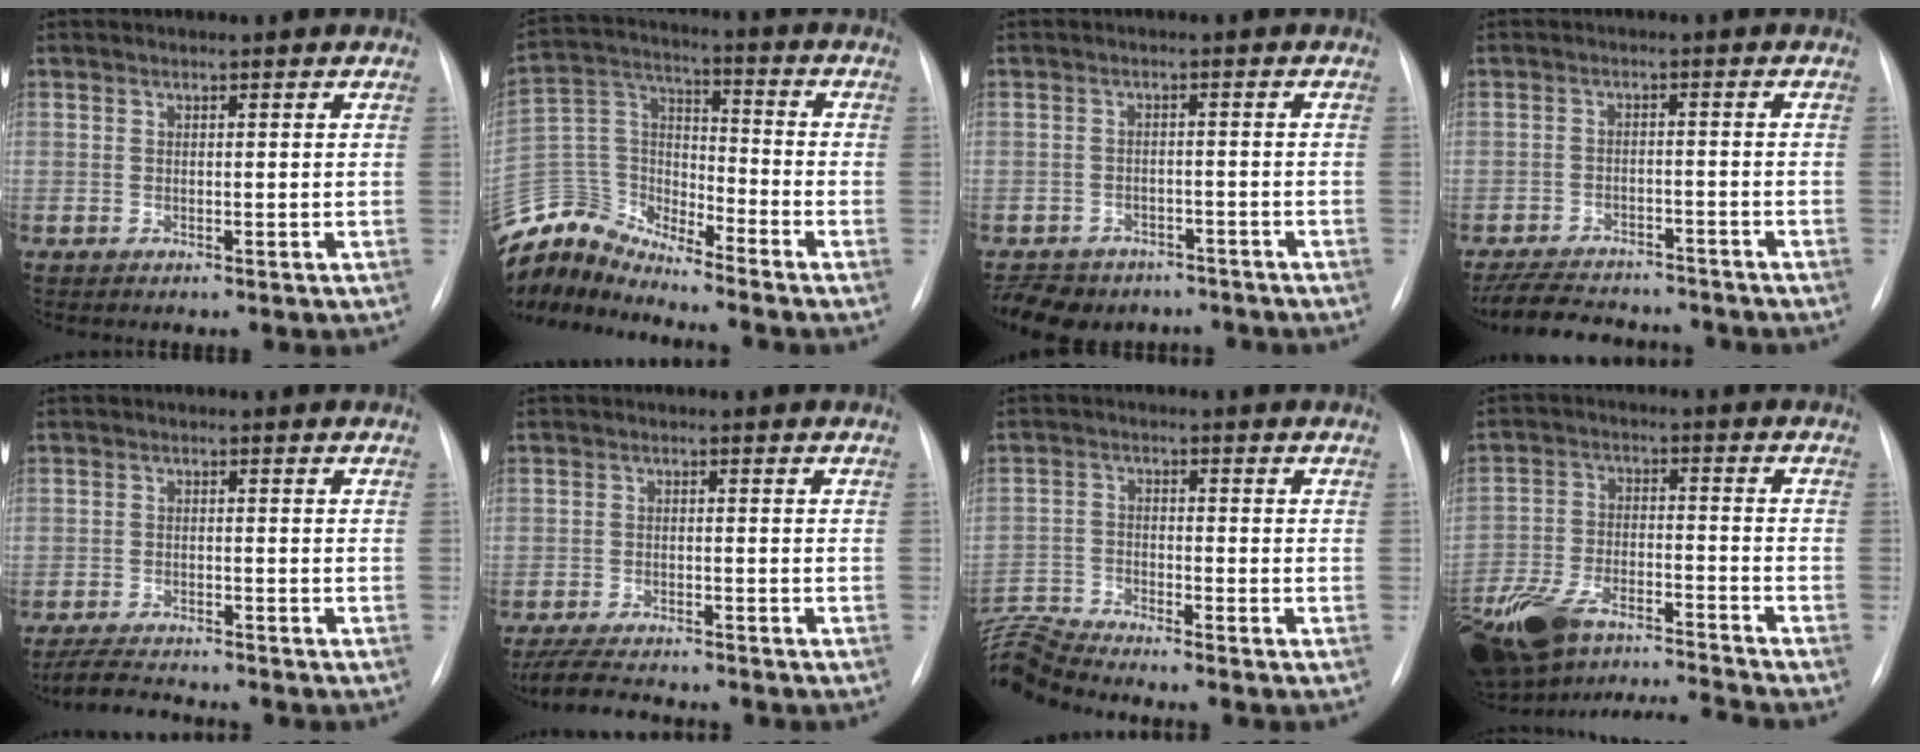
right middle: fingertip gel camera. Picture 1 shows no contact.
{"total": 12.2, "force": [-12.1, 1.3, 0.8], "torque": [-0.026, 0.057, -0.240]}
{"total": 11.6, "force": [-9.3, 6.2, 3.1], "torque": [-0.069, 0.006, -0.118]}
{"total": 13.4, "force": [-12.0, 3.8, 4.7], "torque": [-0.096, 0.000, -0.170]}
{"total": 5.9, "force": [-5.6, 0.2, 1.8], "torque": [-0.034, -0.022, -0.095]}
{"total": 8.5, "force": [-7.7, 1.2, 3.4], "torque": [-0.059, -0.018, -0.122]}
{"total": 8.4, "force": [-8.2, -1.7, 1.0], "torque": [-0.035, 0.006, -0.162]}
{"total": 16.9, "force": [-15.1, 1.4, 7.5], "torque": [-0.154, 0.013, -0.264]}